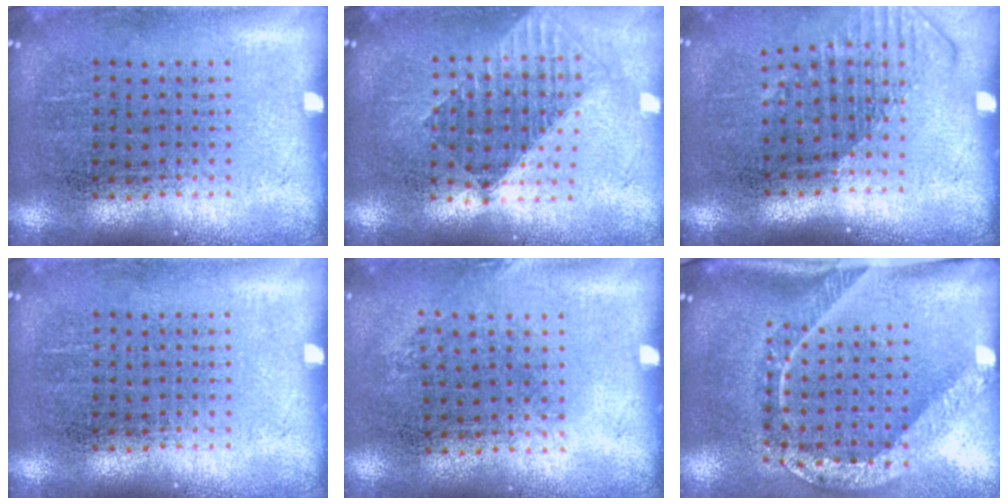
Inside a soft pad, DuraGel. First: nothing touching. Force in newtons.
{"total": 1.5, "press": 1.3, "slide": 0.8}
{"total": 1.6, "press": 1.1, "slide": 1.1}
{"total": 0.0}
{"total": 0.9, "press": 0.7, "slide": 0.6}
{"total": 2.4, "press": 1.7, "slide": 1.7}